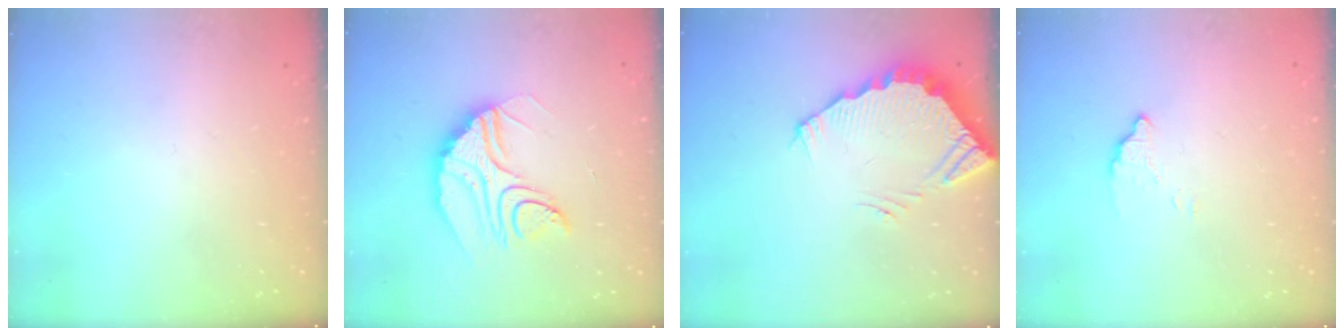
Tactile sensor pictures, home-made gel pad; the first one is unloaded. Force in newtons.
{"total": 16.8, "press": 16.7, "slide": 1.3}
{"total": 3.7, "press": 3.6, "slide": 0.2}
{"total": 3.0, "press": 3.0, "slide": 0.1}